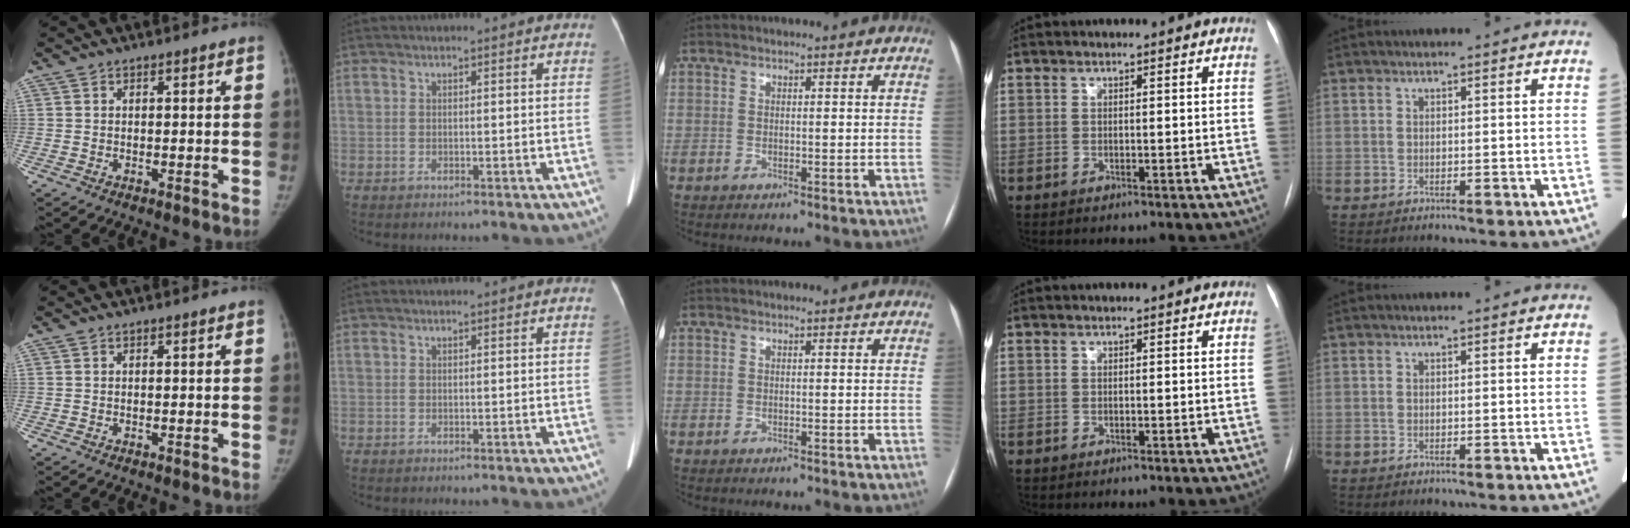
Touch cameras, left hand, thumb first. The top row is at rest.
{}